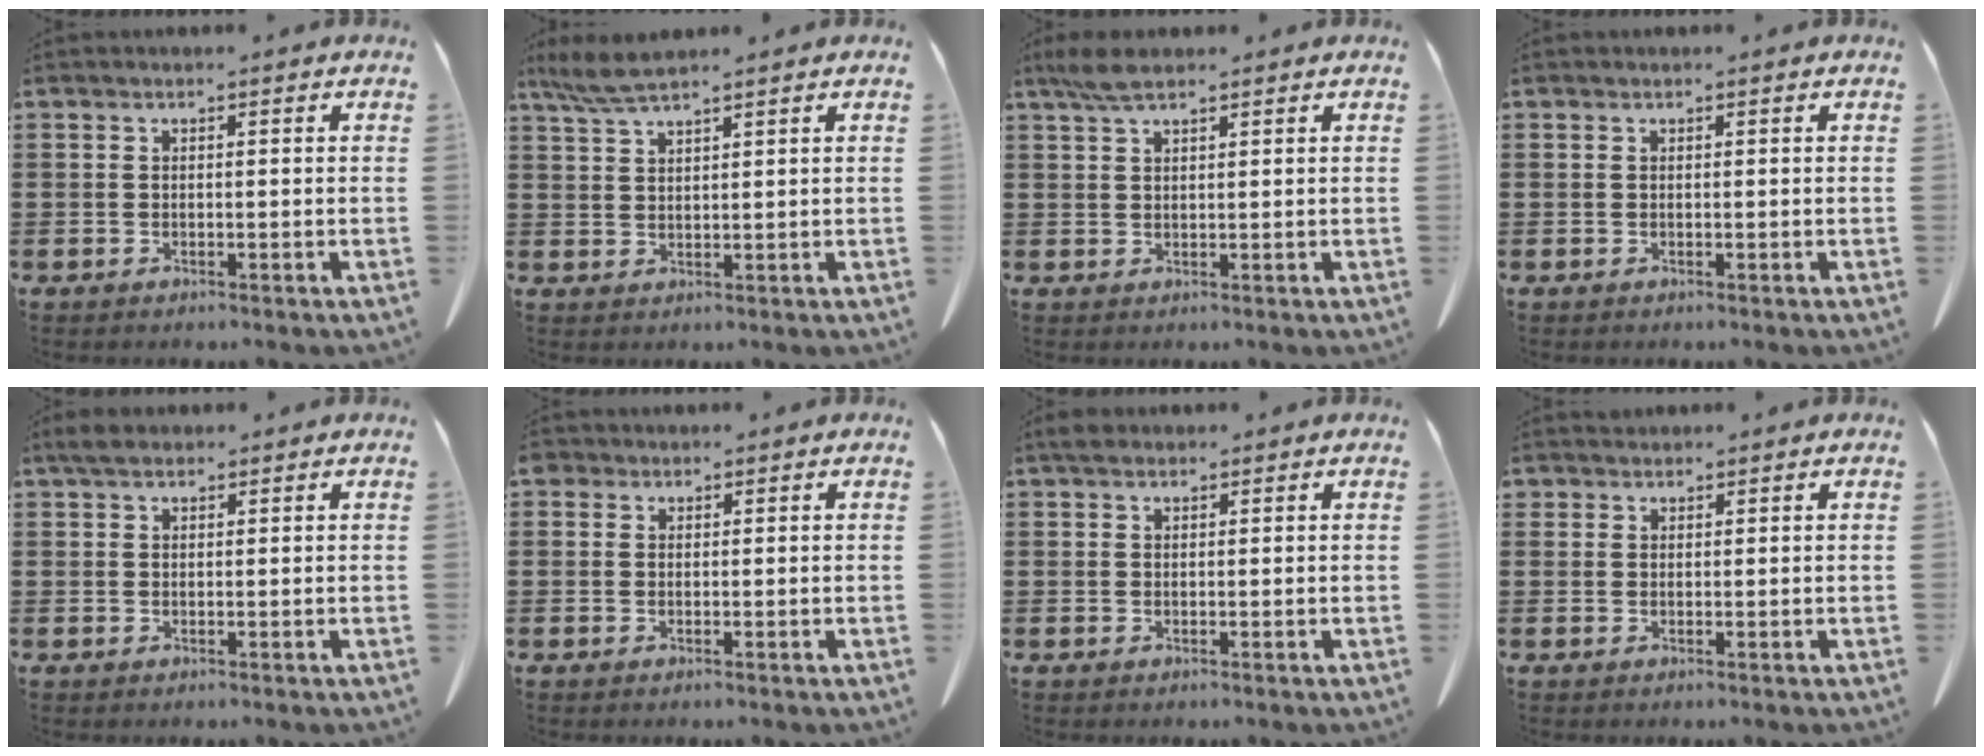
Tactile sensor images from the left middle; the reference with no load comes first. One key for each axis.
{"total": 4.4, "fx": 3.5, "fy": 0.4, "fz": 2.6, "tx": -0.059, "ty": -0.004, "tz": 0.066}
{"total": 3.8, "fx": 2.5, "fy": 1.1, "fz": 2.6, "tx": -0.057, "ty": 0.004, "tz": 0.046}
{"total": 0.0}
{"total": 2.3, "fx": 1.7, "fy": 1.0, "fz": 1.2, "tx": -0.028, "ty": 0.006, "tz": 0.032}
{"total": 1.1, "fx": 0.7, "fy": 0.8, "fz": 0.2, "tx": -0.009, "ty": 0.003, "tz": 0.015}
{"total": 1.8, "fx": 1.3, "fy": 0.9, "fz": 0.7, "tx": -0.012, "ty": 0.002, "tz": 0.024}
{"total": 1.5, "fx": 1.4, "fy": 0.7, "fz": 0.0, "tx": -0.004, "ty": 0.001, "tz": 0.028}